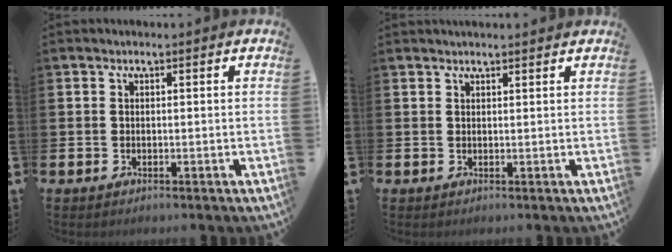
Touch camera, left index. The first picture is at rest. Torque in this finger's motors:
{"motor_torque": [0.19, -0.37, 0.51, 0.12]}